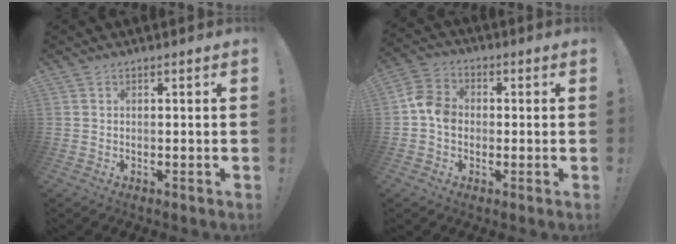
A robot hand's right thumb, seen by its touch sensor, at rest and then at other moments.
{"total": 7.9, "force": [-1.1, 6.2, 4.8], "torque": [-0.068, 0.020, -0.017]}